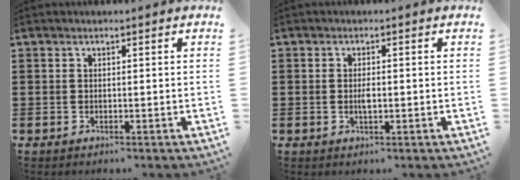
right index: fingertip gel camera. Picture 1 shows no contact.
{"total": 1.8, "force": [-0.2, 0.7, 1.6], "torque": [-0.029, 0.002, -0.004]}